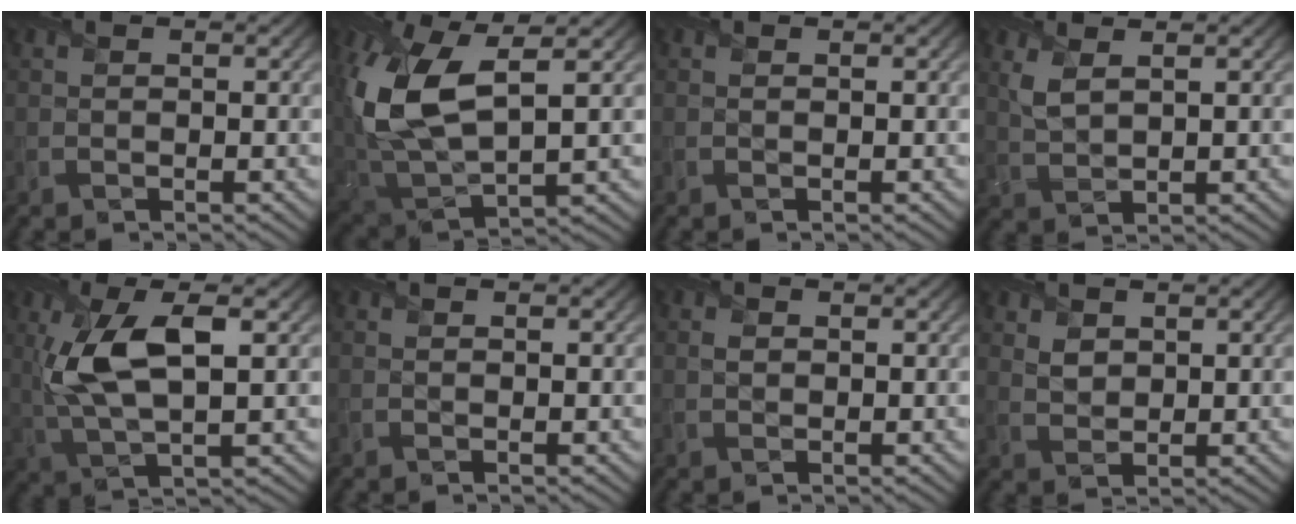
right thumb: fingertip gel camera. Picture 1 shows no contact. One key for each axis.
{"total": 14.0, "fx": 3.2, "fy": 6.8, "fz": 11.9, "tx": -0.291, "ty": -0.001, "tz": 0.066}
{"total": 0.0}
{"total": 3.1, "fx": 1.7, "fy": 1.4, "fz": 2.2, "tx": -0.062, "ty": -0.003, "tz": 0.039}
{"total": 9.8, "fx": 1.9, "fy": 3.7, "fz": 8.8, "tx": -0.195, "ty": 0.003, "tz": 0.036}
{"total": 0.0}
{"total": 0.6, "fx": 0.0, "fy": 0.6, "fz": 0.1, "tx": -0.001, "ty": -0.003, "tz": 0.002}
{"total": 2.0, "fx": 1.1, "fy": 1.5, "fz": 0.6, "tx": -0.015, "ty": -0.006, "tz": 0.028}